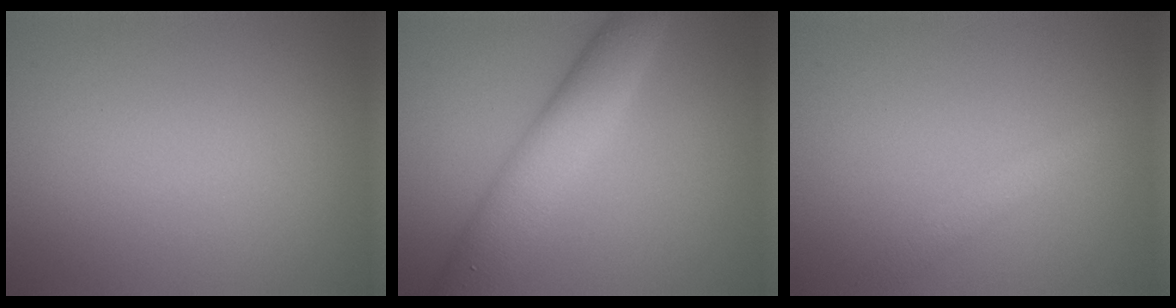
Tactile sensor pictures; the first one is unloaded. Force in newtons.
{"total": 6.1, "press": 6.1, "slide": 0.1}
{"total": 1.5, "press": 1.5, "slide": 0.1}